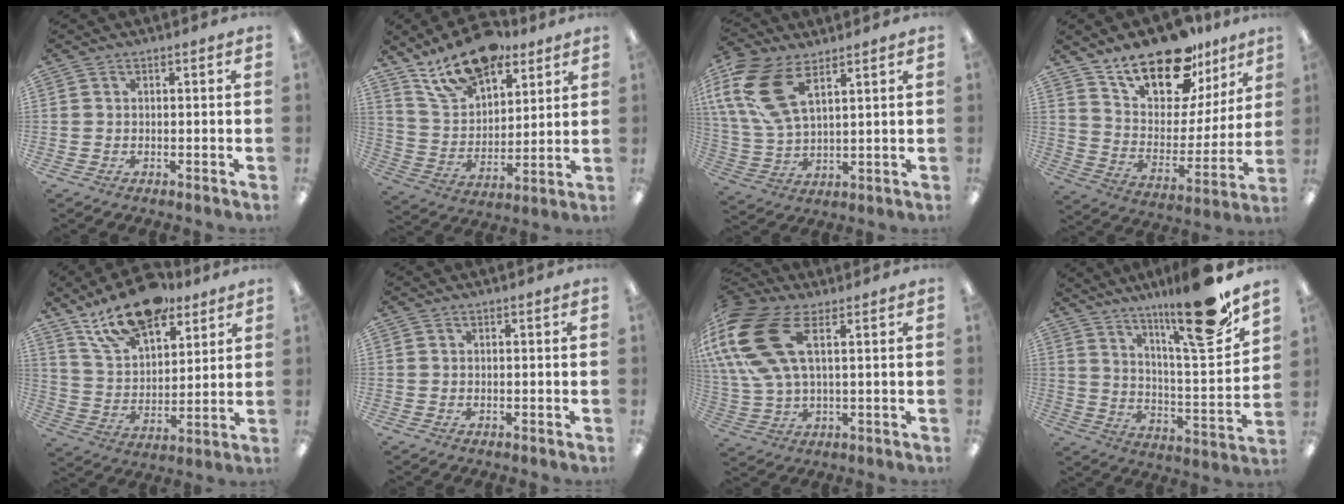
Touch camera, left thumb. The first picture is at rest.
{"total": 17.0, "force": [12.2, 8.5, 8.3], "torque": [-0.142, -0.059, 0.219]}
{"total": 16.0, "force": [8.2, 7.1, 11.7], "torque": [-0.267, -0.027, 0.146]}
{"total": 19.8, "force": [14.9, 9.0, 9.5], "torque": [-0.162, -0.092, 0.263]}
{"total": 17.7, "force": [12.6, 8.2, 9.2], "torque": [-0.156, -0.060, 0.224]}
{"total": 0.0}
{"total": 19.3, "force": [7.4, 8.8, 15.5], "torque": [-0.332, -0.013, 0.131]}
{"total": 20.1, "force": [15.3, 3.6, 12.6], "torque": [-0.184, -0.109, 0.239]}